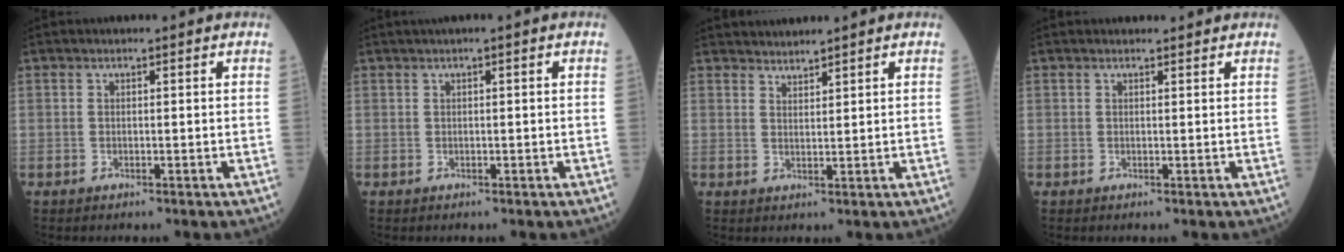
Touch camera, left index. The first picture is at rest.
{"total": 0.9, "force": [0.4, -0.1, 0.8], "torque": [-0.016, 0.008, 0.010]}
{"total": 2.9, "force": [2.9, -0.1, 0.0], "torque": [-0.002, 0.011, 0.058]}
{"total": 1.9, "force": [1.9, 0.3, 0.3], "torque": [-0.008, 0.010, 0.025]}